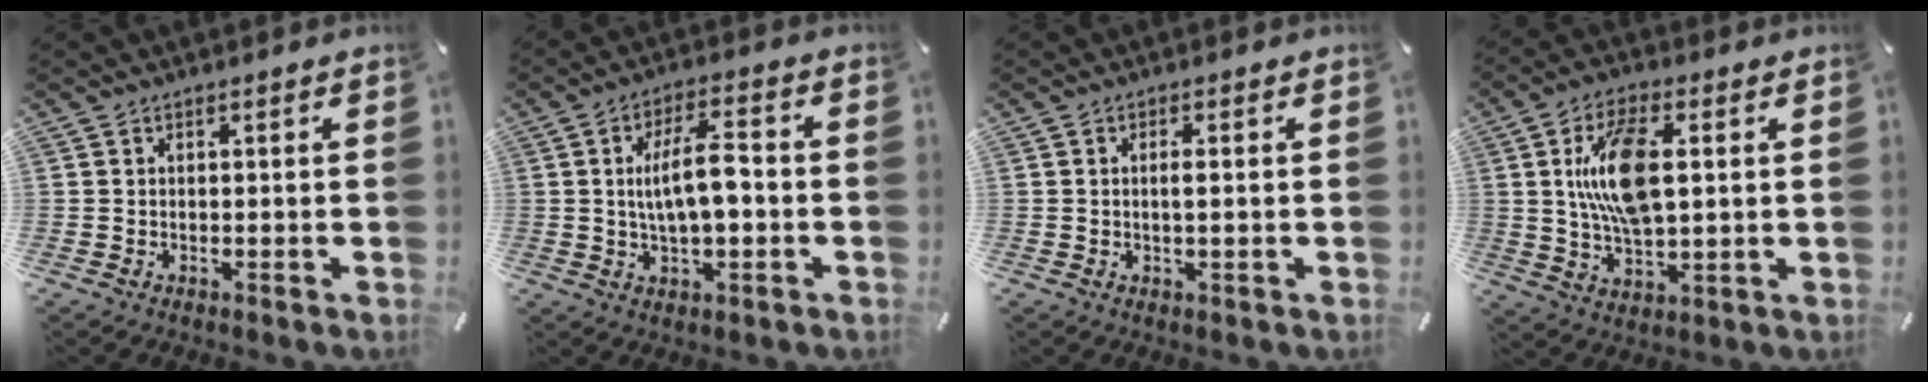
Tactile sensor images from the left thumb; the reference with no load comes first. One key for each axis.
{"total": 10.1, "fx": -0.4, "fy": 4.3, "fz": 9.1, "tx": -0.172, "ty": 0.009, "tz": -0.011}
{"total": 2.2, "fx": 0.1, "fy": 0.5, "fz": 2.1, "tx": -0.042, "ty": -0.002, "tz": 0.001}
{"total": 13.7, "fx": 2.6, "fy": 6.6, "fz": 11.7, "tx": -0.239, "ty": -0.005, "tz": 0.038}